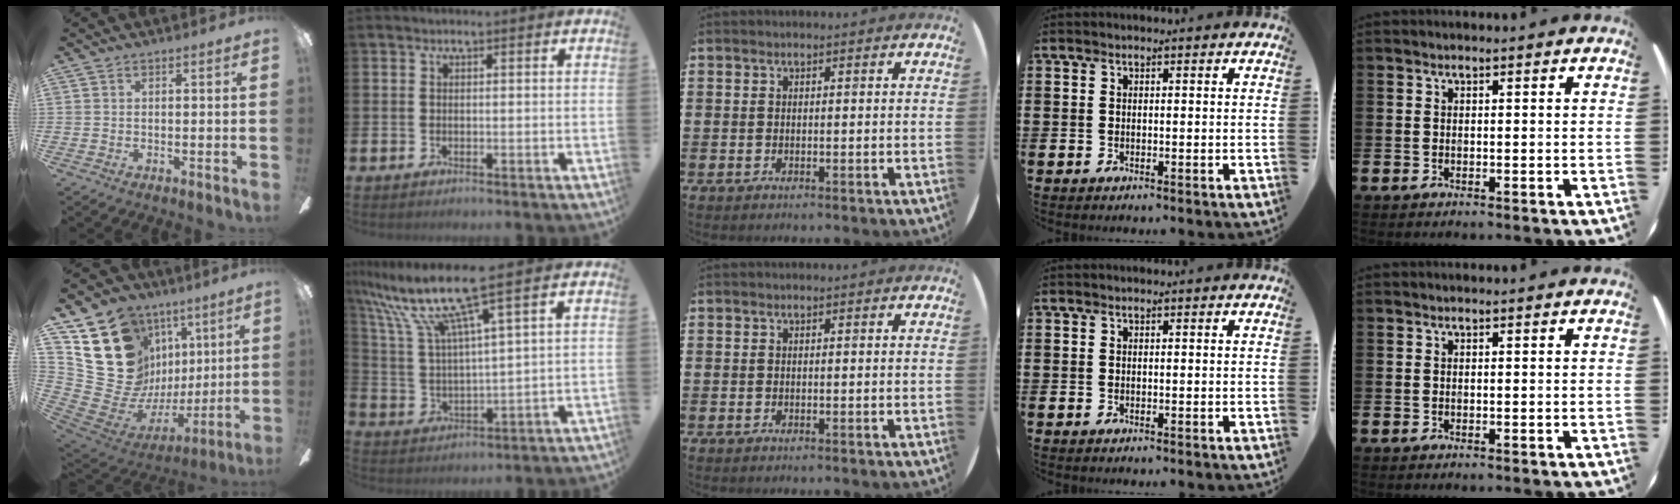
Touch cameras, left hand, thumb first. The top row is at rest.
{"thumb": {"total": 23.2, "force": [8.6, 18.7, 10.8], "torque": [-0.225, -0.069, 0.207]}, "index": {"total": 11.0, "force": [8.2, 0.7, 7.3], "torque": [-0.173, -0.040, 0.135]}}